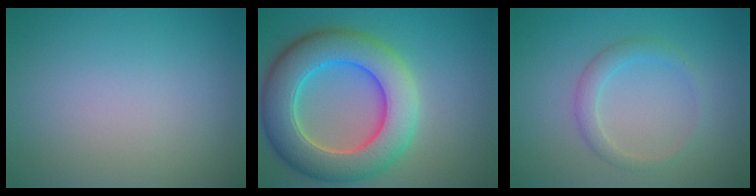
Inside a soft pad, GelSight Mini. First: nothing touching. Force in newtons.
{"total": 9.6, "press": 9.6, "slide": 0.5}
{"total": 2.0, "press": 2.0, "slide": 0.1}